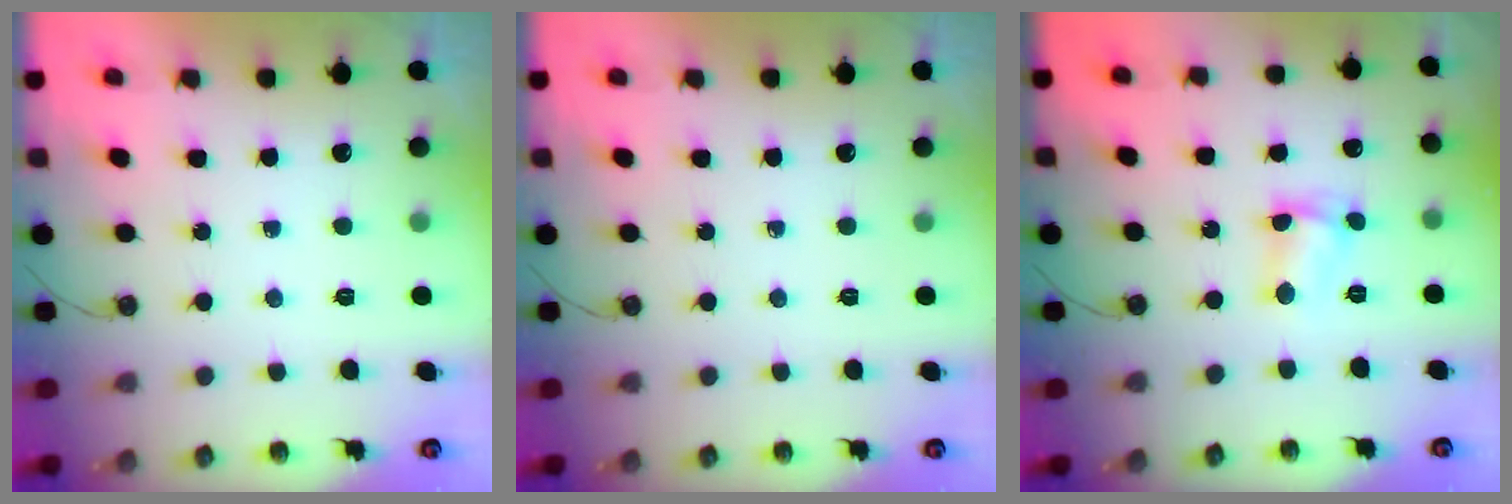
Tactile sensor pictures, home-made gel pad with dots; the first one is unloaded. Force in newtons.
{"total": 0.0}
{"total": 3.8, "press": 3.8, "slide": 0.3}